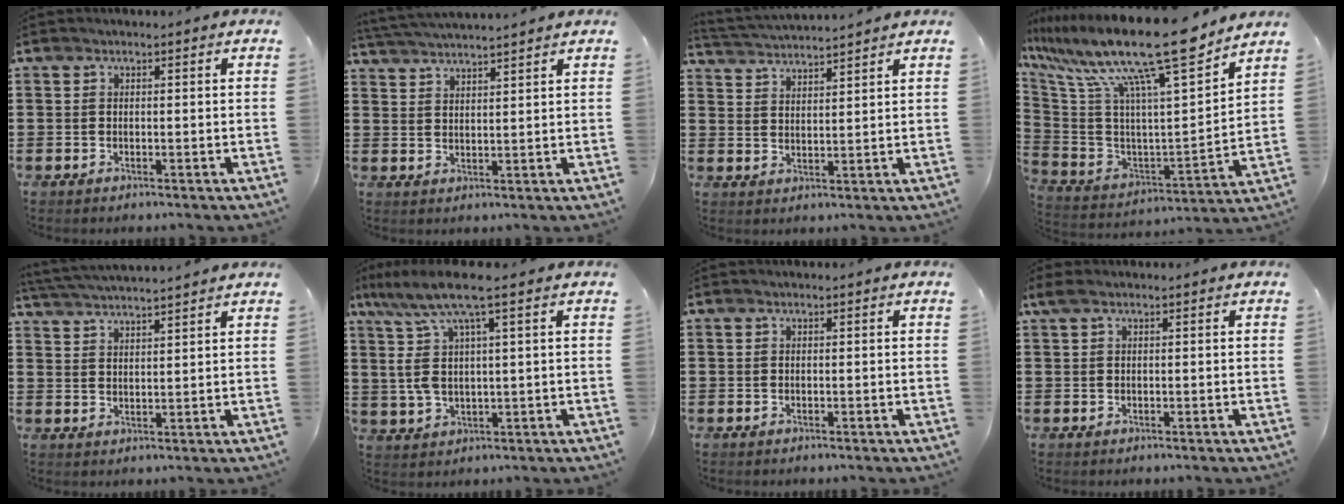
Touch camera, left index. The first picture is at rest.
{"total": 3.1, "force": [3.1, -0.6, 0.3], "torque": [-0.018, -0.013, 0.056]}
{"total": 2.8, "force": [2.8, -0.3, -0.1], "torque": [-0.011, -0.016, 0.047]}
{"total": 18.2, "force": [13.8, 1.7, 11.7], "torque": [-0.232, -0.090, 0.219]}
{"total": 3.6, "force": [3.5, -0.5, 0.5], "torque": [-0.021, -0.016, 0.062]}
{"total": 9.5, "force": [4.0, 1.9, 8.4], "torque": [-0.191, -0.016, 0.062]}
{"total": 0.0}
{"total": 1.2, "force": [0.3, 0.6, 1.0], "torque": [-0.021, 0.004, 0.004]}